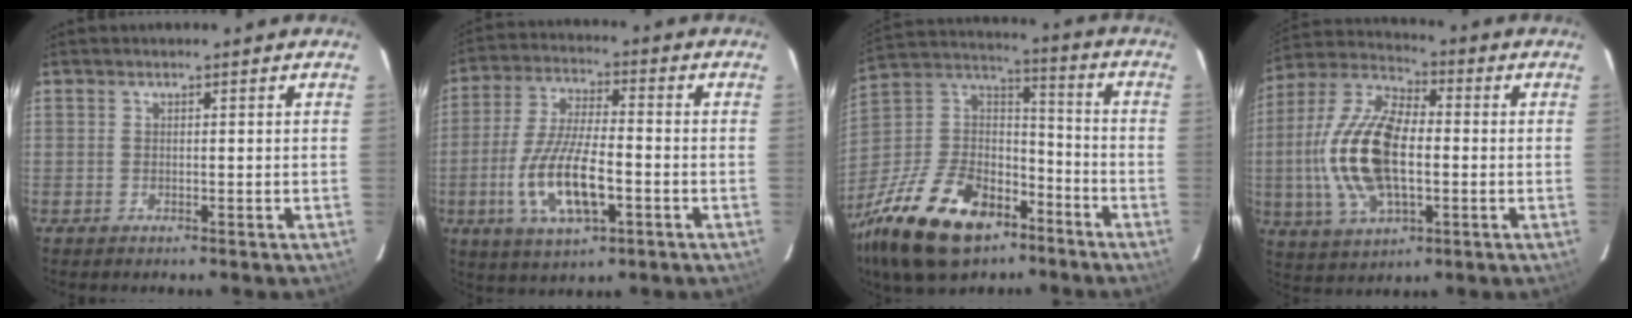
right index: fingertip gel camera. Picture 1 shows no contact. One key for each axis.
{"total": 13.7, "fx": -4.2, "fy": 4.5, "fz": 12.2, "tx": -0.253, "ty": -0.009, "tz": -0.077}
{"total": 27.3, "fx": -16.2, "fy": 15.4, "fz": 15.6, "tx": -0.343, "ty": 0.004, "tz": -0.266}
{"total": 18.3, "fx": -1.6, "fy": 8.9, "fz": 15.9, "tx": -0.334, "ty": 0.008, "tz": -0.031}